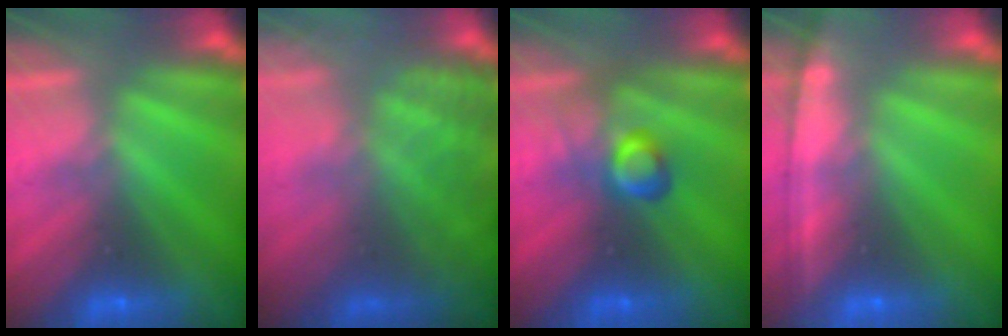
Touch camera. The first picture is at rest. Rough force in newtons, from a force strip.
{"total": 7.3}
{"total": 2.8}
{"total": 1.3}